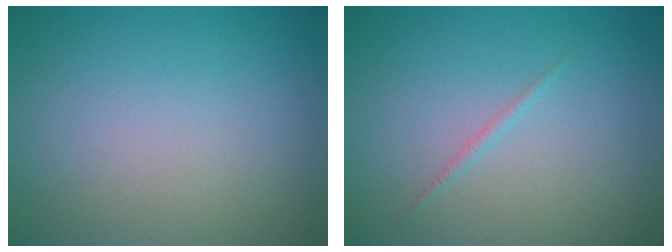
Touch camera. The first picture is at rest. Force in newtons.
{"total": 0.6, "press": 0.6, "slide": 0.0}